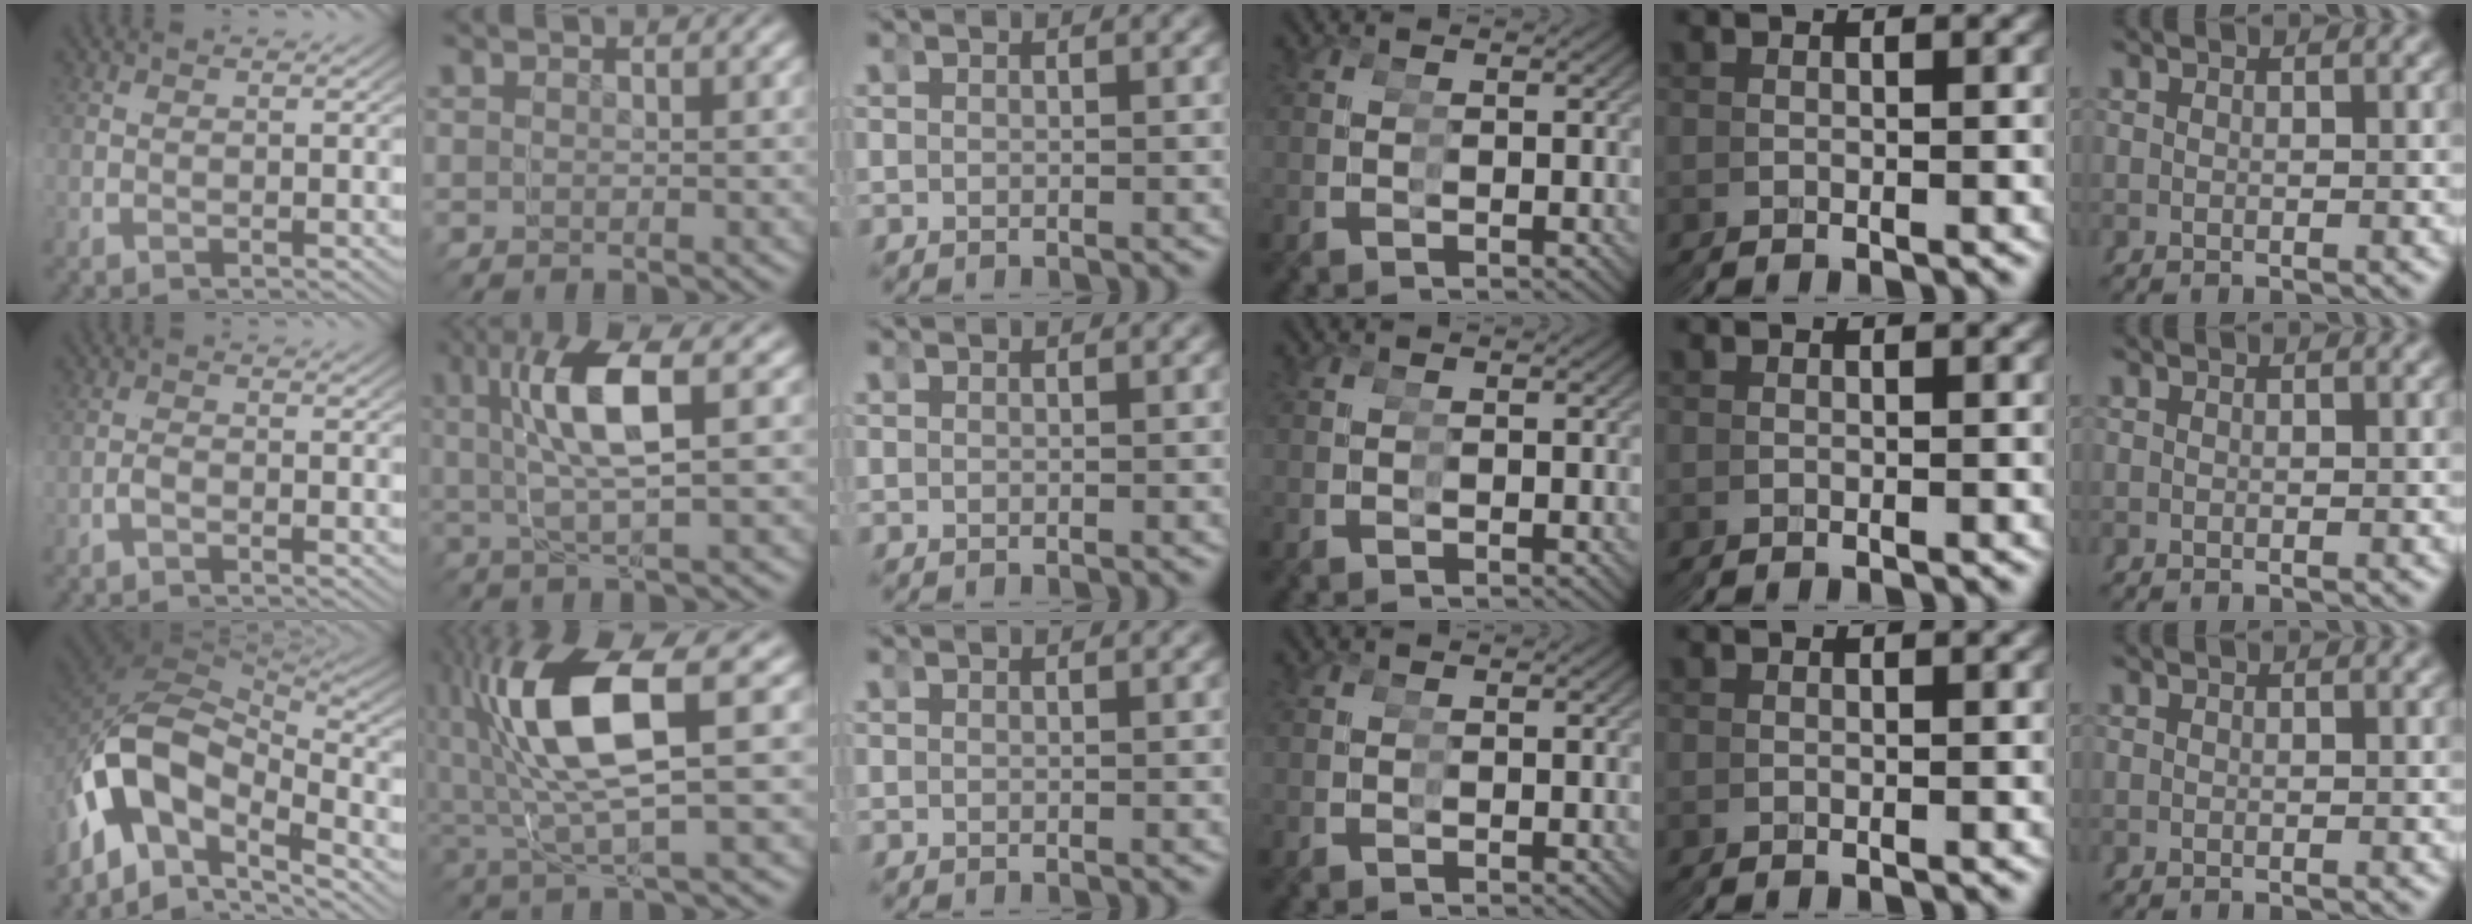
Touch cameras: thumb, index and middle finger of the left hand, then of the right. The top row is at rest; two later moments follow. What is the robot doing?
{"motion": "grasp_and_lifting", "object": "toy banana"}